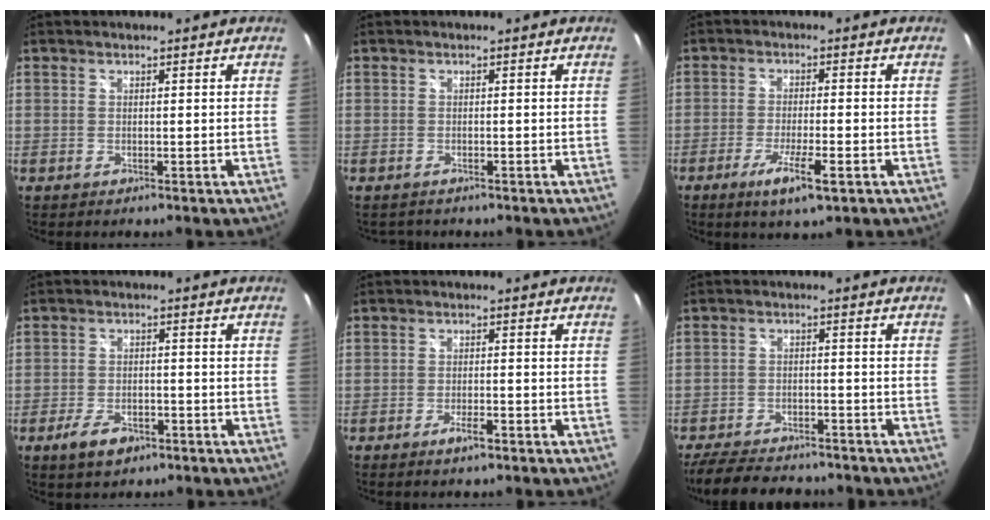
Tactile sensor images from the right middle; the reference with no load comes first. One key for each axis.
{"total": 1.2, "fx": -1.0, "fy": 0.5, "fz": 0.4, "tx": -0.009, "ty": -0.002, "tz": -0.012}
{"total": 6.8, "fx": -3.5, "fy": 0.8, "fz": 5.7, "tx": -0.118, "ty": -0.016, "tz": -0.060}
{"total": 5.5, "fx": -3.4, "fy": 2.8, "fz": 3.3, "tx": -0.081, "ty": -0.004, "tz": -0.056}
{"total": 2.8, "fx": -1.8, "fy": 0.5, "fz": 2.0, "tx": -0.044, "ty": -0.002, "tz": -0.032}
{"total": 12.8, "fx": -10.7, "fy": 4.5, "fz": 5.3, "tx": -0.127, "ty": -0.010, "tz": -0.162}